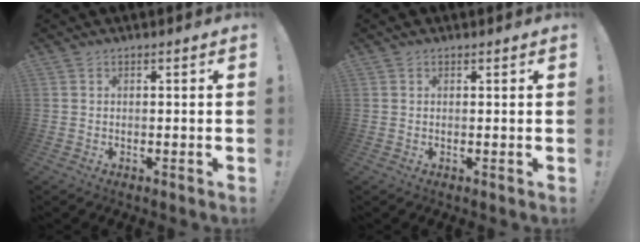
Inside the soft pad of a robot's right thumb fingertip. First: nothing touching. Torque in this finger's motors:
{"motor_torque": [-0.07, 1.65, 1.01, 1.16, 0.01]}